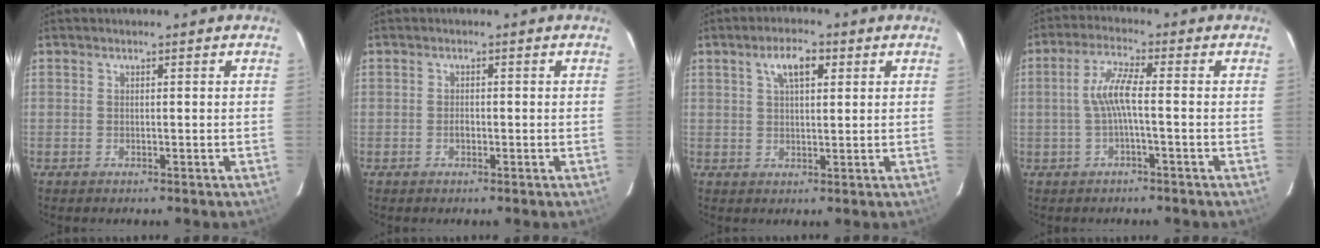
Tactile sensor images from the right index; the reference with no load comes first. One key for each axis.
{"total": 1.2, "fx": -0.5, "fy": 0.8, "fz": 0.7, "tx": -0.012, "ty": 0.003, "tz": -0.009}
{"total": 5.3, "fx": 2.3, "fy": 2.2, "fz": 4.2, "tx": -0.073, "ty": 0.013, "tz": 0.041}
{"total": 5.3, "fx": -0.9, "fy": 0.4, "fz": 5.2, "tx": -0.111, "ty": 0.007, "tz": -0.014}